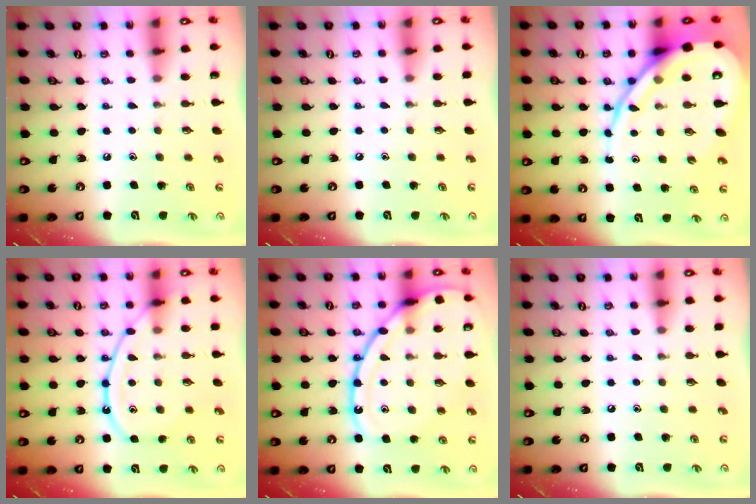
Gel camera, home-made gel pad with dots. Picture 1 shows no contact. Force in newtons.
{"total": 0.0}
{"total": 16.7, "press": 16.6, "slide": 1.8}
{"total": 13.7, "press": 13.6, "slide": 1.5}
{"total": 18.4, "press": 18.3, "slide": 1.9}
{"total": 1.0, "press": 1.0, "slide": 0.2}